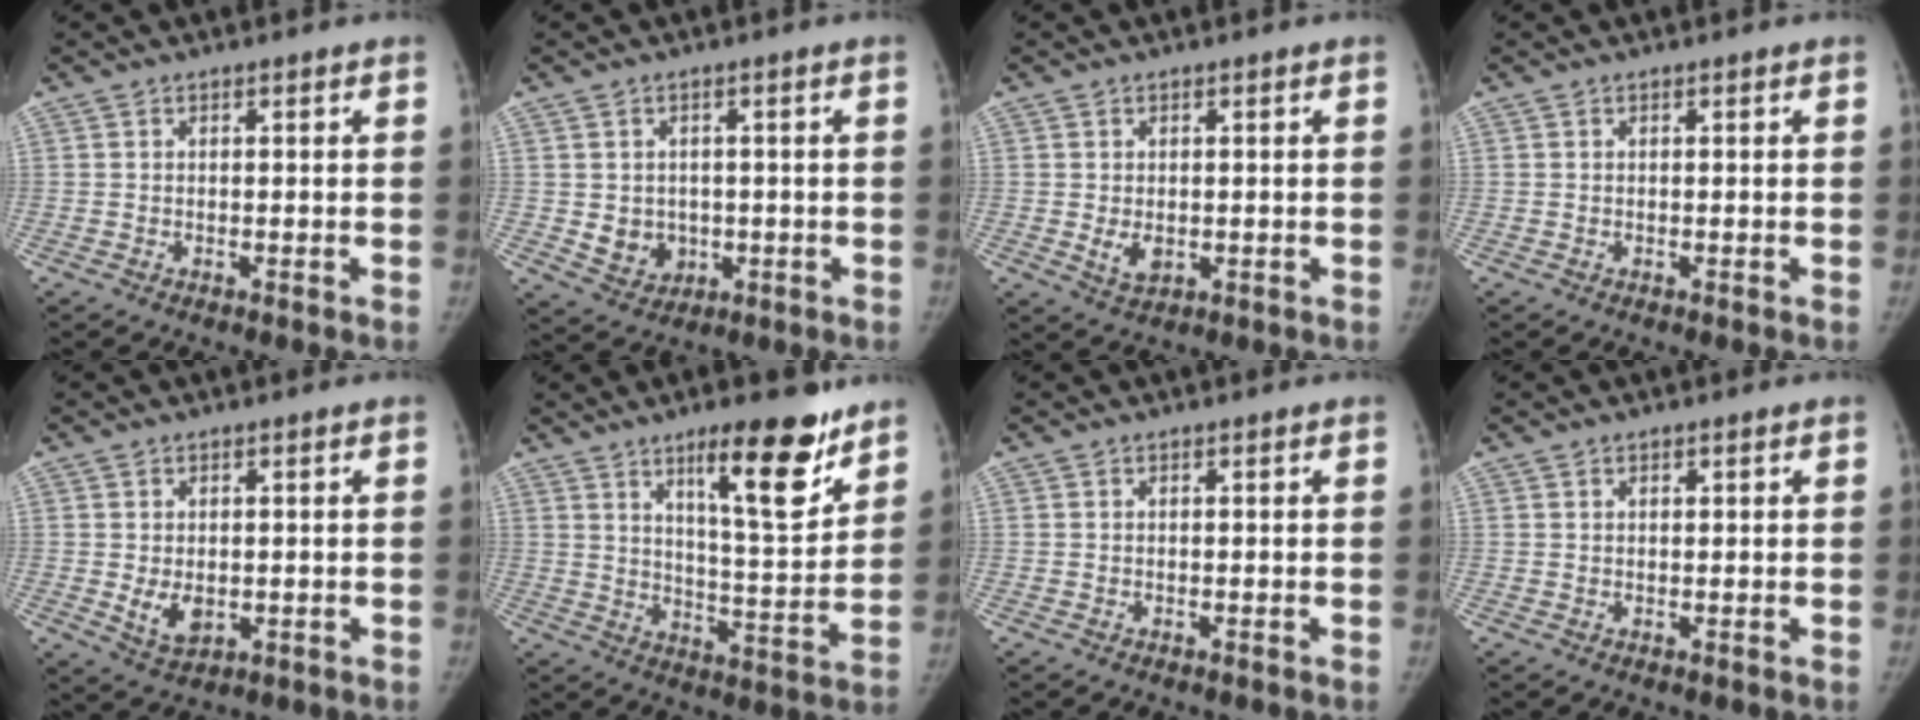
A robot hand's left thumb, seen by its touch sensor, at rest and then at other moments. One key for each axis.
{"total": 5.8, "fx": -0.4, "fy": 5.1, "fz": 2.7, "tx": -0.018, "ty": -0.001, "tz": 0.009}
{"total": 3.3, "fx": -0.2, "fy": 2.3, "fz": 2.3, "tx": -0.032, "ty": -0.006, "tz": 0.005}
{"total": 0.0}
{"total": 4.6, "fx": -0.3, "fy": 3.3, "fz": 3.3, "tx": -0.046, "ty": -0.011, "tz": 0.007}
{"total": 15.2, "fx": 9.7, "fy": 3.8, "fz": 11.1, "tx": -0.135, "ty": -0.070, "tz": 0.154}
{"total": 0.0}
{"total": 0.8, "fx": 0.5, "fy": 0.5, "fz": 0.3, "tx": 0.001, "ty": -0.002, "tz": 0.006}